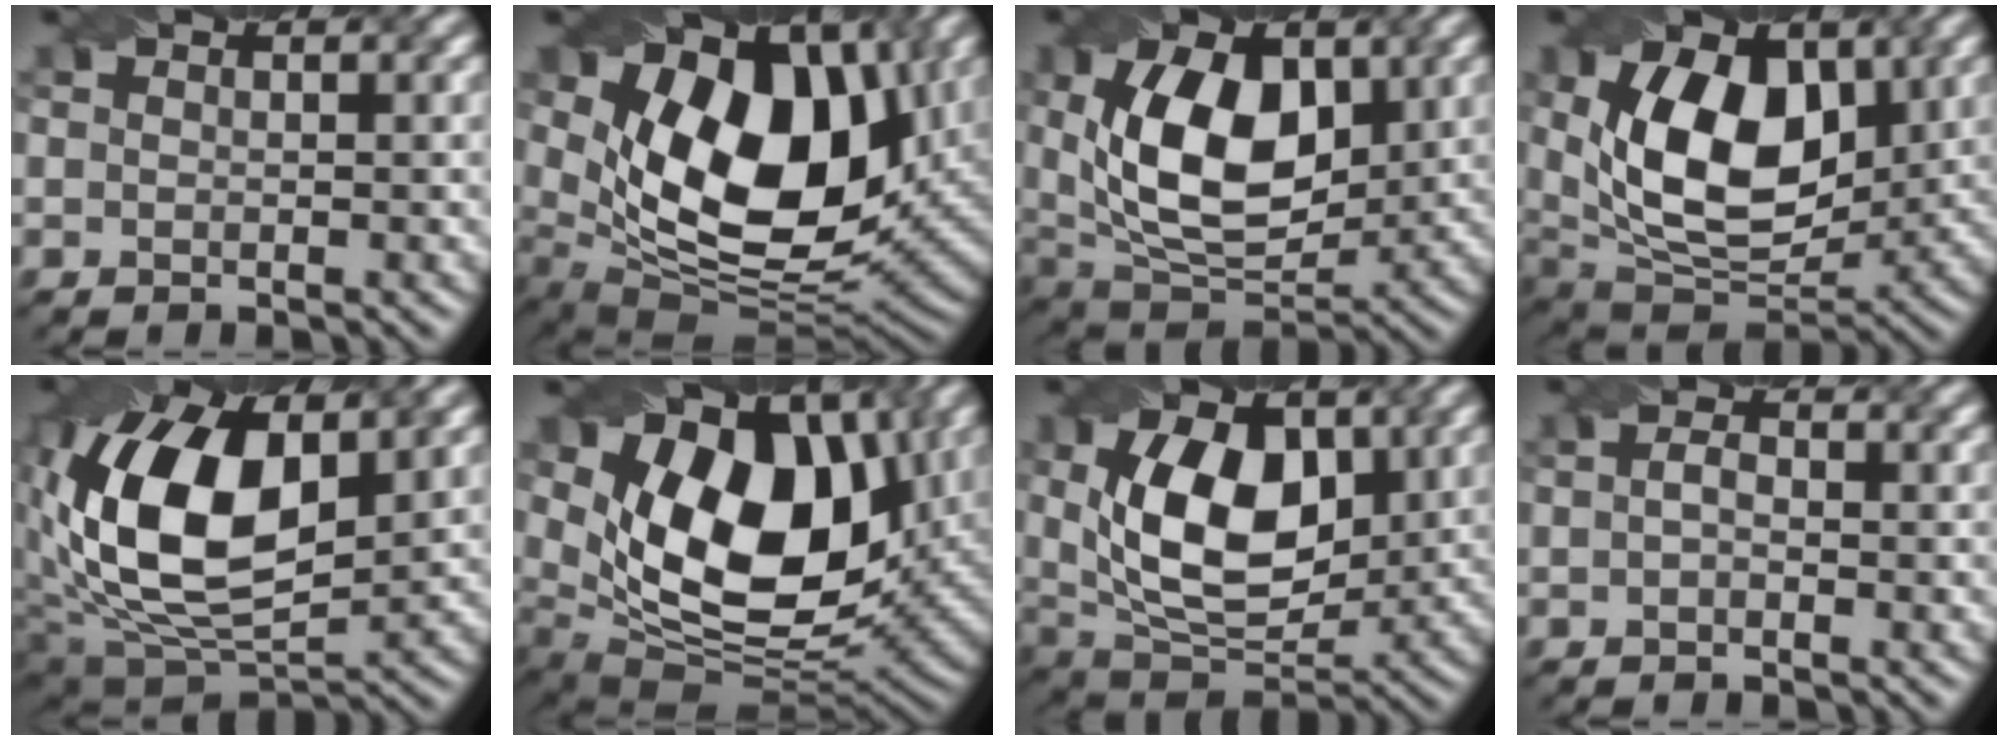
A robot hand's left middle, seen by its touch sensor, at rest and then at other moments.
{"total": 14.8, "force": [4.1, 8.9, 11.1], "torque": [-0.175, -0.009, 0.073]}
{"total": 11.0, "force": [2.0, 6.6, 8.5], "torque": [-0.159, -0.005, 0.034]}
{"total": 12.0, "force": [2.3, 7.4, 9.2], "torque": [-0.168, -0.006, 0.039]}
{"total": 13.9, "force": [2.4, 8.3, 11.0], "torque": [-0.213, 0.002, 0.043]}
{"total": 15.0, "force": [3.9, 9.2, 11.2], "torque": [-0.173, -0.008, 0.070]}
{"total": 10.8, "force": [2.0, 6.6, 8.4], "torque": [-0.154, -0.005, 0.033]}
{"total": 1.3, "force": [-0.1, 0.7, 1.0], "torque": [-0.018, 0.002, -0.004]}